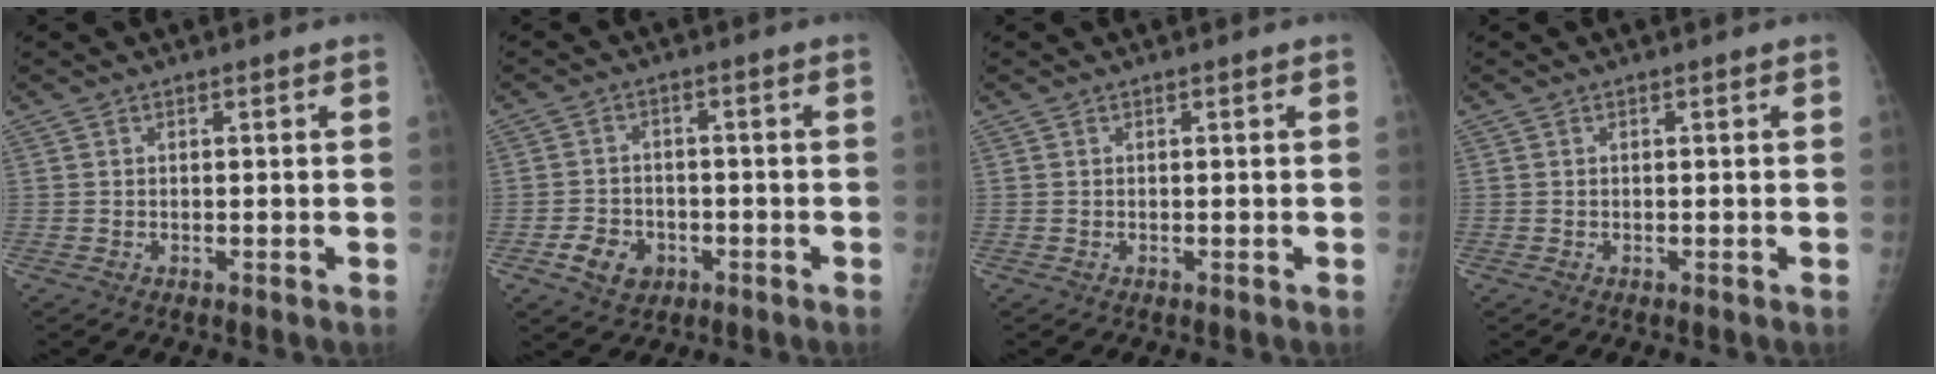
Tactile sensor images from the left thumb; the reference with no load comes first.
{"total": 6.2, "force": [-2.5, 4.8, 2.9], "torque": [-0.034, 0.014, -0.038]}
{"total": 0.0}
{"total": 0.0}